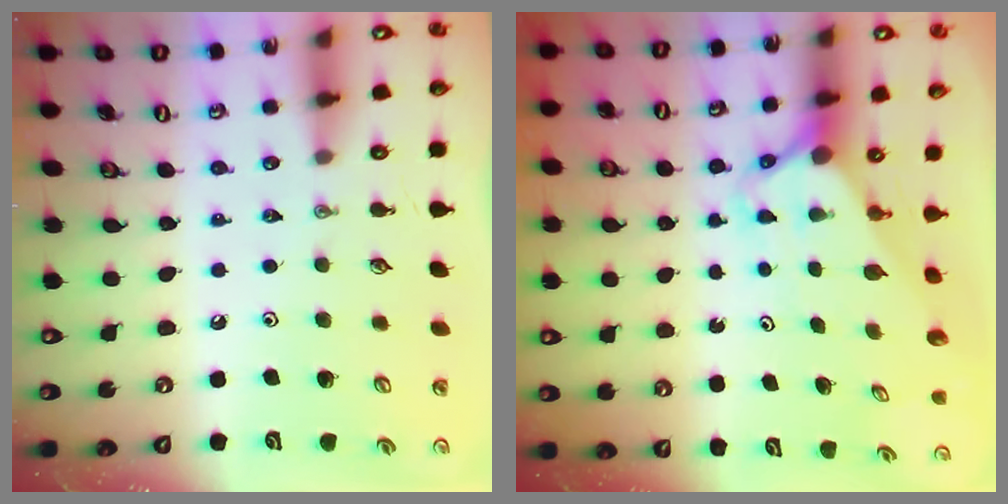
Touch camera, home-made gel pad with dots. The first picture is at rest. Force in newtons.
{"total": 3.1, "press": 3.1, "slide": 0.3}